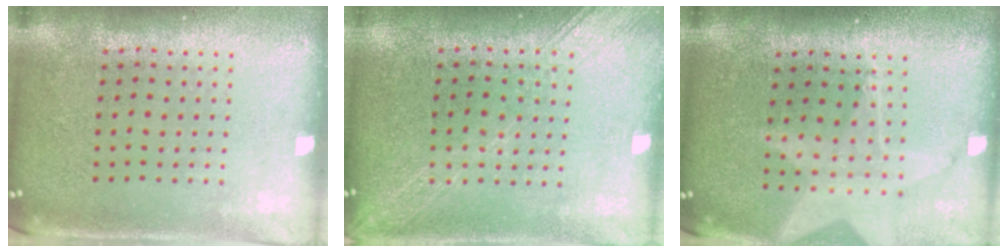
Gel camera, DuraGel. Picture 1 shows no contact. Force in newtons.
{"total": 1.8, "press": 1.7, "slide": 0.2}
{"total": 1.8, "press": 1.5, "slide": 1.0}